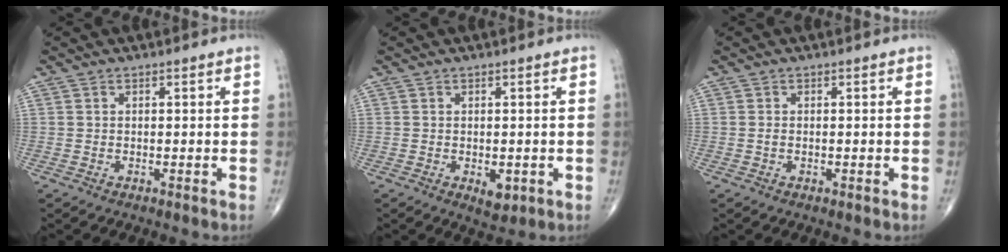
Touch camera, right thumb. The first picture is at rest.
{"total": 3.1, "force": [-0.8, 1.8, 2.4], "torque": [-0.022, -0.004, -0.004]}
{"total": 0.5, "force": [-0.1, 0.3, 0.4], "torque": [-0.011, -0.001, -0.002]}